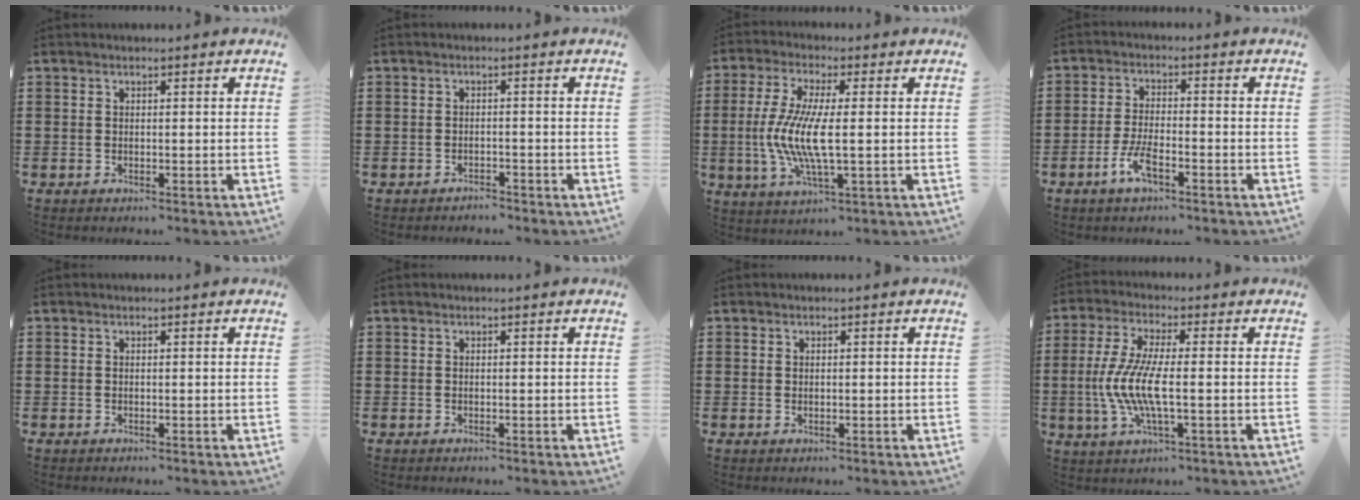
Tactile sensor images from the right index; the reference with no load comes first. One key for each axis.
{"total": 1.5, "fx": -1.5, "fy": 0.1, "fz": -0.1, "tx": -0.003, "ty": 0.002, "tz": -0.034}
{"total": 8.6, "fx": -0.9, "fy": 1.8, "fz": 8.4, "tx": -0.183, "ty": -0.017, "tz": -0.025}
{"total": 4.9, "fx": -2.6, "fy": 1.6, "fz": 3.8, "tx": -0.088, "ty": -0.003, "tz": -0.054}
{"total": 0.0}
{"total": 0.0}
{"total": 0.5, "fx": 0.2, "fy": 0.4, "fz": 0.2, "tx": -0.005, "ty": 0.002, "tz": 0.005}
{"total": 8.1, "fx": -1.5, "fy": 1.7, "fz": 7.8, "tx": -0.183, "ty": -0.020, "tz": -0.039}